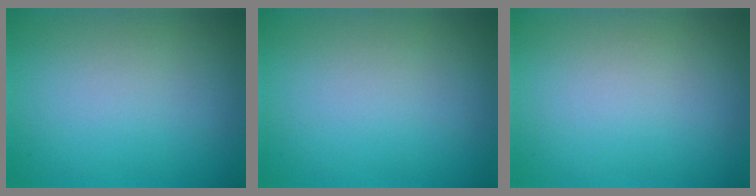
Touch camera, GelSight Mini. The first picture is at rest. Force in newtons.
{"total": 0.0}
{"total": 0.0}